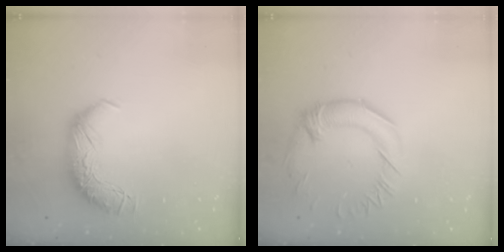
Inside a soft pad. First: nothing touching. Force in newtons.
{"total": 1.3, "press": 0.4, "slide": 1.3}